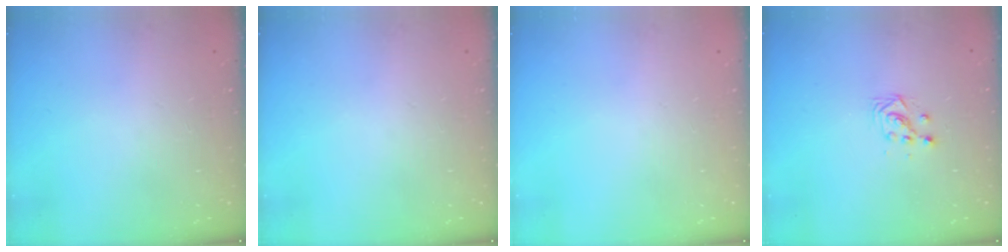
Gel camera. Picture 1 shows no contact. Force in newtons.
{"total": 0.0}
{"total": 0.0}
{"total": 3.0, "press": 3.0, "slide": 0.2}